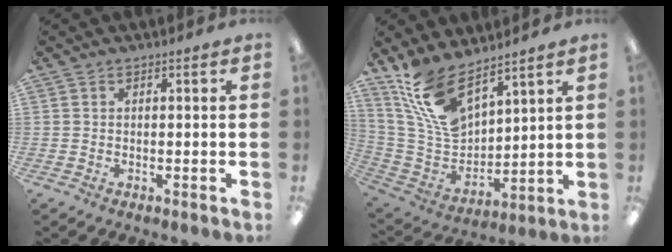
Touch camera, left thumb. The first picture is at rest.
{"total": 15.4, "force": [10.7, 6.9, 8.6], "torque": [-0.202, -0.053, 0.203]}